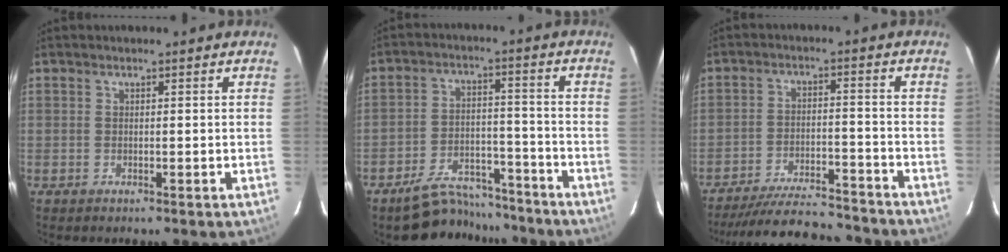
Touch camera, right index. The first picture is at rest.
{"total": 9.3, "force": [-8.4, 3.6, 1.7], "torque": [-0.019, 0.025, -0.135]}
{"total": 14.7, "force": [-13.9, 2.2, 4.2], "torque": [-0.075, -0.004, -0.204]}